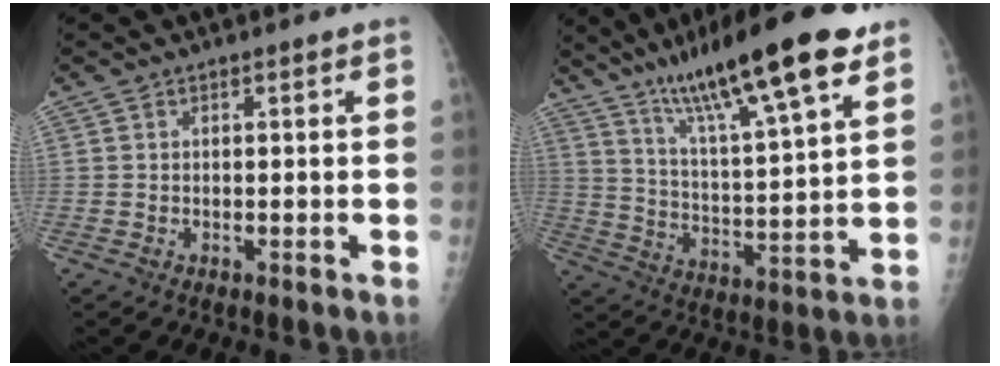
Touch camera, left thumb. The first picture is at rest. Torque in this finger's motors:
{"motor_torque": [0.39, 0.38, 1.06, -1.03, 0.14]}